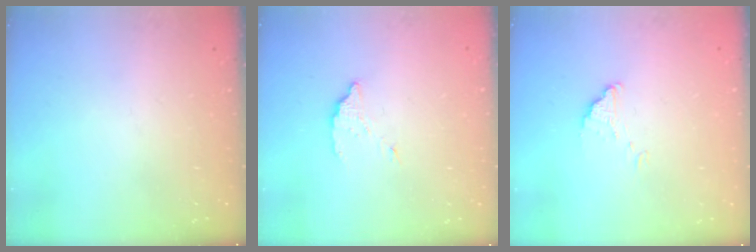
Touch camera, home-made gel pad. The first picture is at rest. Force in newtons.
{"total": 2.9, "press": 2.9, "slide": 0.2}
{"total": 1.5, "press": 1.5, "slide": 0.1}